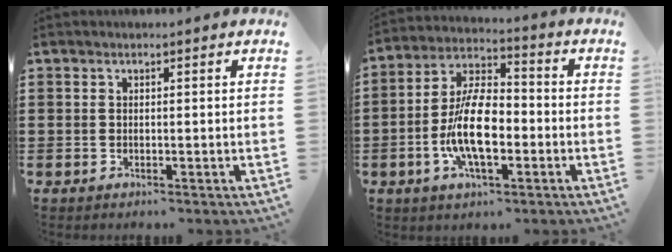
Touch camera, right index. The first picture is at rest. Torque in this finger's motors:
{"motor_torque": [2.14, 0.00, 1.05, 0.21]}